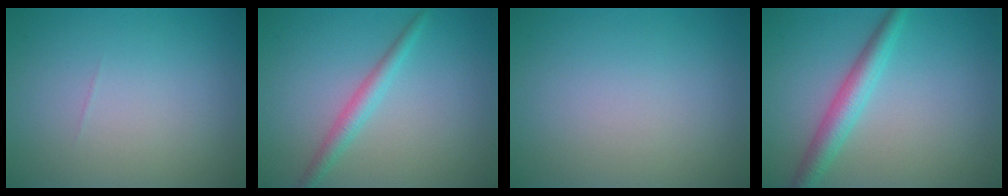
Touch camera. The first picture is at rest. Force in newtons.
{"total": 1.5, "press": 1.5, "slide": 0.1}
{"total": 0.0}
{"total": 3.3, "press": 3.3, "slide": 0.1}